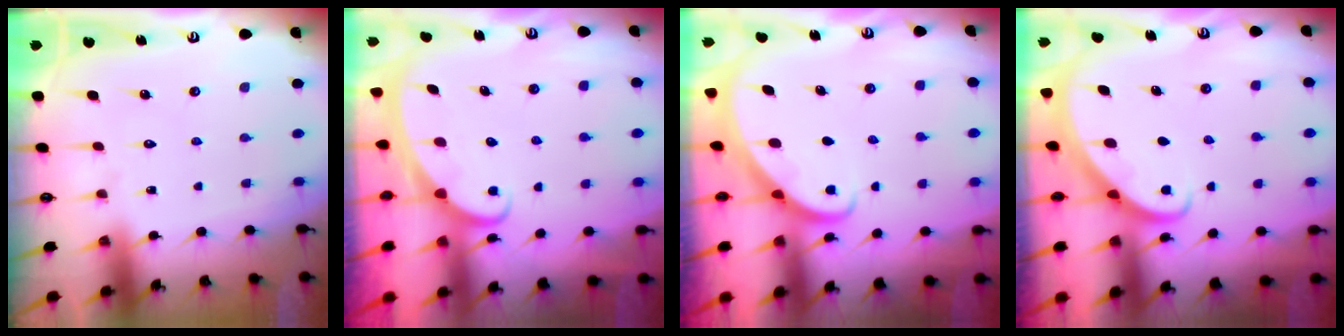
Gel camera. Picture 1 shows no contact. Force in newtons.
{"total": 2.6, "press": 2.5, "slide": 0.3}
{"total": 2.5, "press": 2.5, "slide": 0.3}
{"total": 2.7, "press": 2.7, "slide": 0.2}